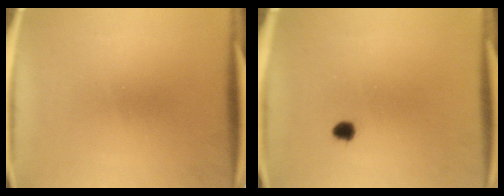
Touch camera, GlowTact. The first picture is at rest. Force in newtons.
{"total": 1.7}